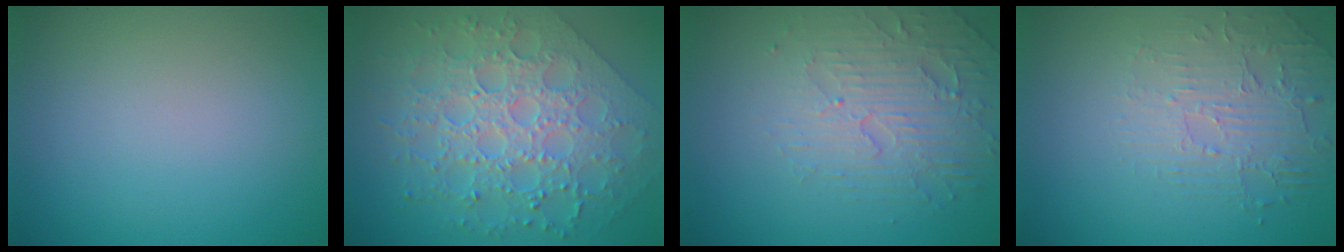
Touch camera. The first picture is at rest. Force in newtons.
{"total": 8.4, "press": 6.1, "slide": 5.8}
{"total": 4.7, "press": 3.4, "slide": 3.3}
{"total": 2.2, "press": 1.7, "slide": 1.5}